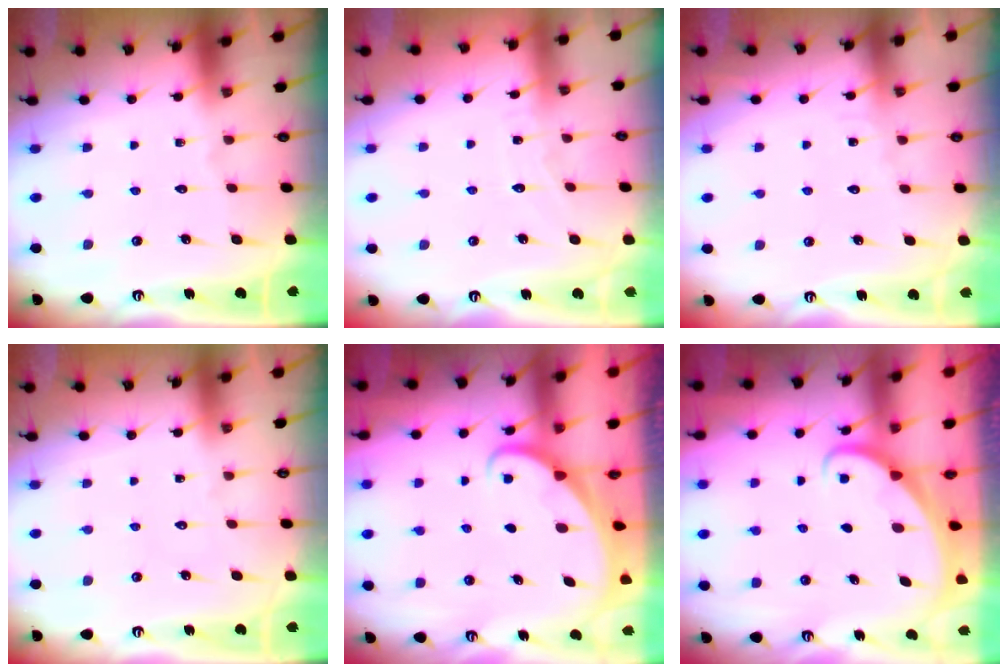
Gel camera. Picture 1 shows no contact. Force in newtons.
{"total": 3.9, "press": 3.9, "slide": 0.1}
{"total": 3.4, "press": 3.4, "slide": 0.4}
{"total": 0.0}
{"total": 1.5, "press": 1.5, "slide": 0.0}
{"total": 1.8, "press": 1.8, "slide": 0.0}